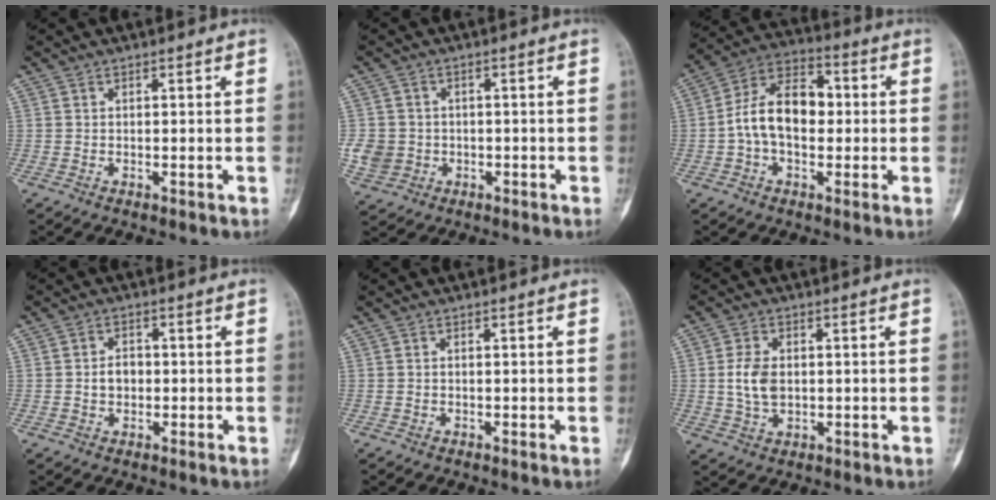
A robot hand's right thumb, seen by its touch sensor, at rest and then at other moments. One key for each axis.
{"total": 5.9, "fx": -1.2, "fy": 5.5, "fz": 1.9, "tx": -0.030, "ty": 0.010, "tz": -0.016}
{"total": 13.0, "fx": -0.3, "fy": 8.3, "fz": 10.0, "tx": -0.161, "ty": 0.038, "tz": -0.015}
{"total": 3.3, "fx": -0.3, "fy": 2.5, "fz": 2.1, "tx": -0.028, "ty": 0.012, "tz": -0.009}
{"total": 0.0}
{"total": 6.1, "fx": 0.2, "fy": 4.2, "fz": 4.4, "tx": -0.084, "ty": 0.002, "tz": 0.007}